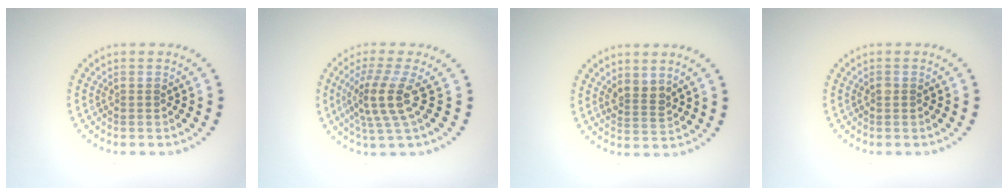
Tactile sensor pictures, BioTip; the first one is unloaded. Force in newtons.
{"total": 3.9, "press": 3.0, "slide": 2.5}
{"total": 2.1, "press": 1.7, "slide": 1.2}
{"total": 0.6, "press": 0.6, "slide": 0.1}